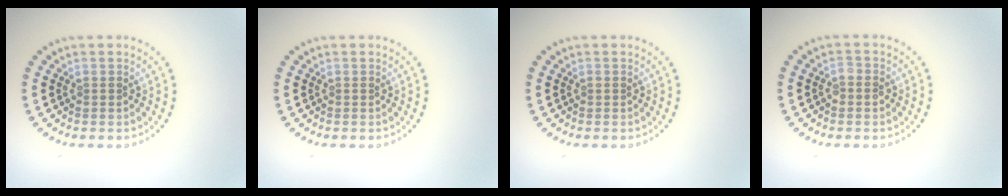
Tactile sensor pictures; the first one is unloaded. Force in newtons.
{"total": 0.0}
{"total": 0.0}
{"total": 1.2, "press": 1.1, "slide": 0.2}